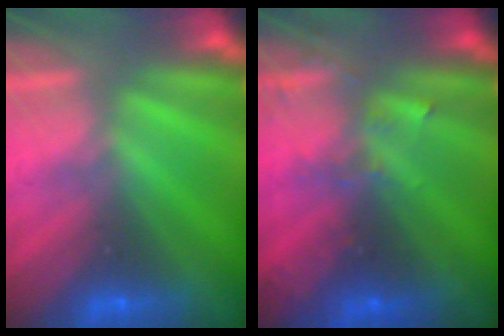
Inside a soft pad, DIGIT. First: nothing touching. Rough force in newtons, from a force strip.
{"total": 3.1}